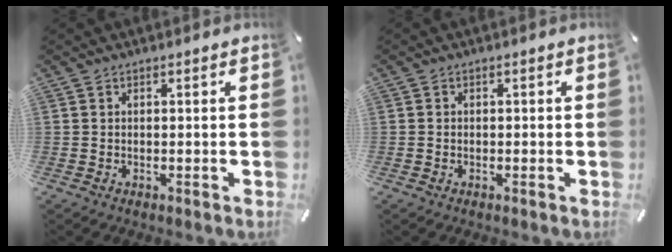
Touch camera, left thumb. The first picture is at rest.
{"total": 0.7, "force": [-0.3, 0.6, -0.1], "torque": [0.001, 0.003, -0.008]}